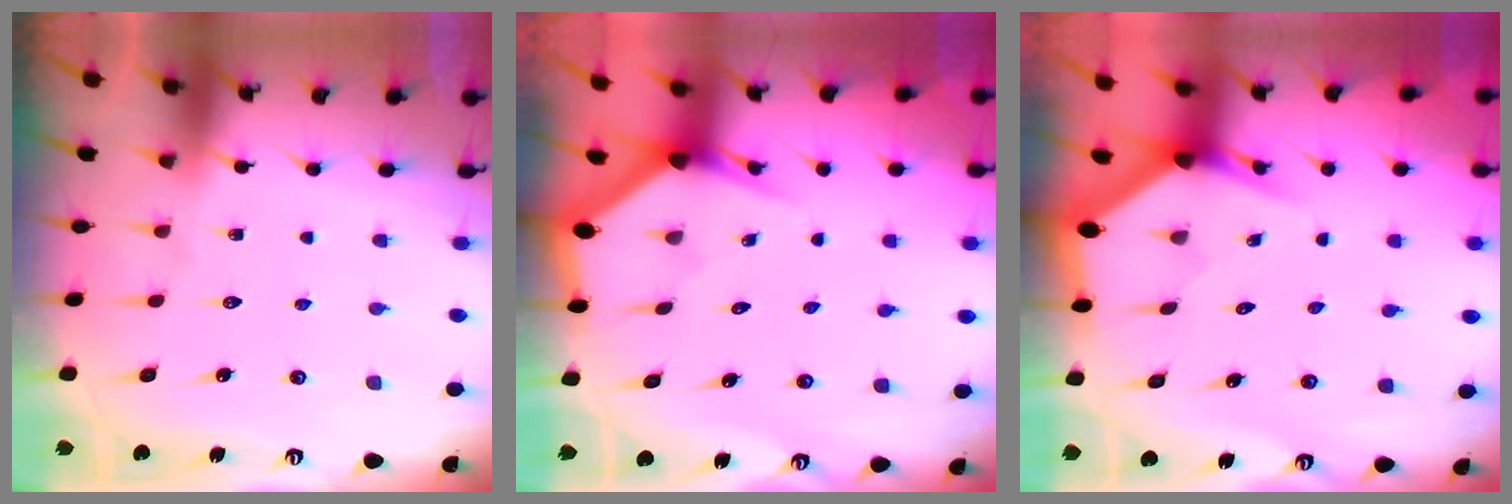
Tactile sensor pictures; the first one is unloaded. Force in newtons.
{"total": 2.9, "press": 2.9, "slide": 0.2}
{"total": 3.4, "press": 3.3, "slide": 0.3}